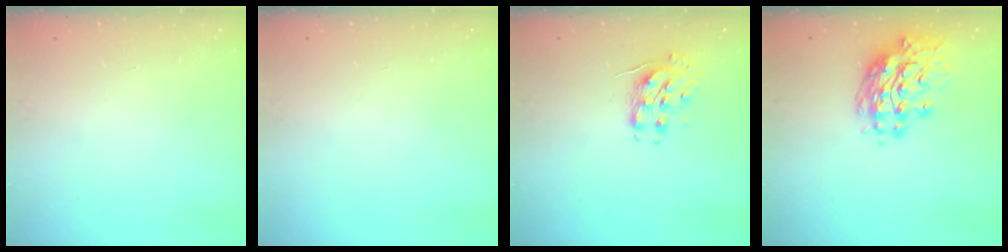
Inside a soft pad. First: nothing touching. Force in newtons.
{"total": 0.0}
{"total": 8.6, "press": 8.6, "slide": 0.3}
{"total": 14.9, "press": 14.8, "slide": 1.5}